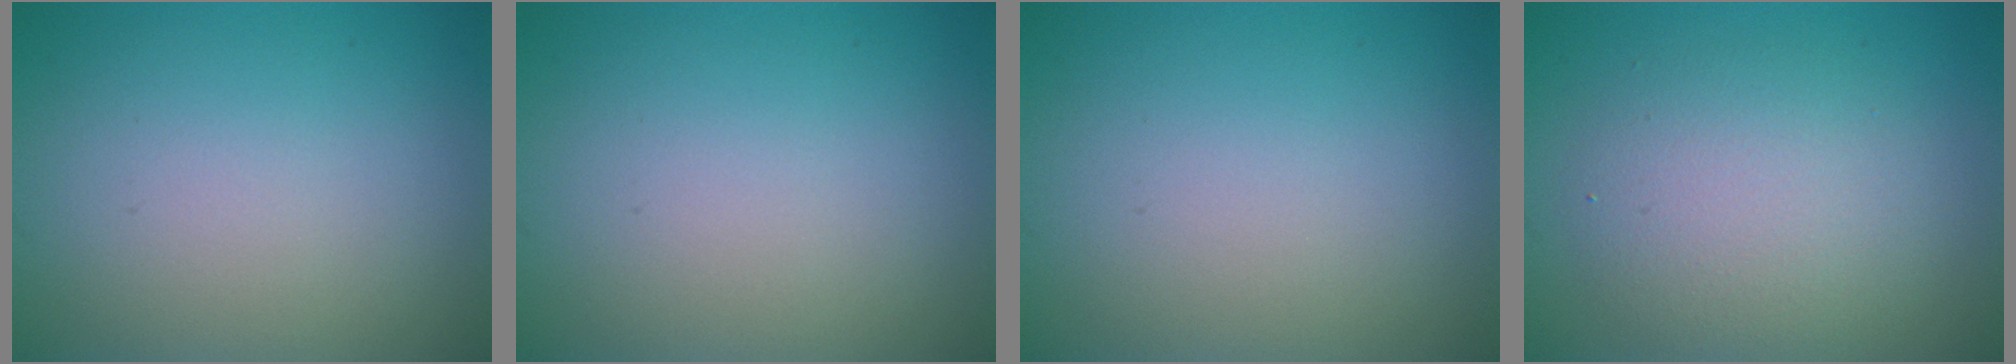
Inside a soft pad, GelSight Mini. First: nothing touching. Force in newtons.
{"total": 0.0}
{"total": 0.0}
{"total": 4.5, "press": 4.5, "slide": 0.4}